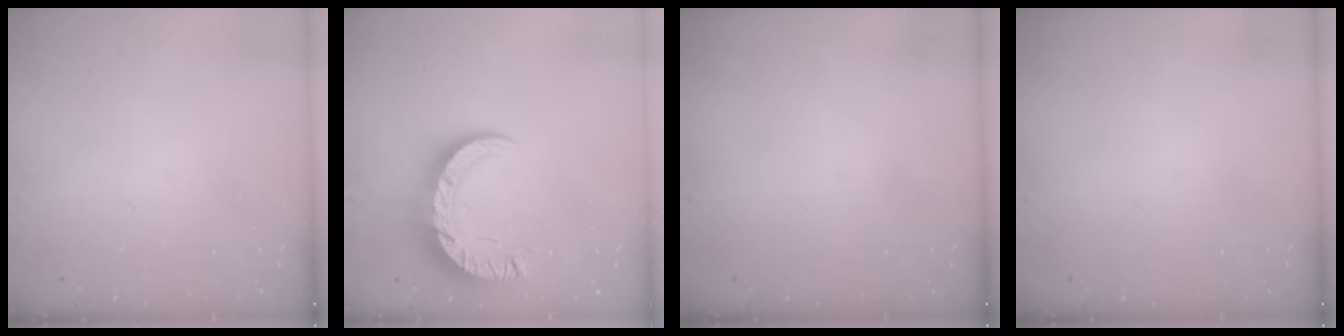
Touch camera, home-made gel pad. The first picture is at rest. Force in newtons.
{"total": 10.7, "press": 10.6, "slide": 1.1}
{"total": 0.0}
{"total": 0.0}